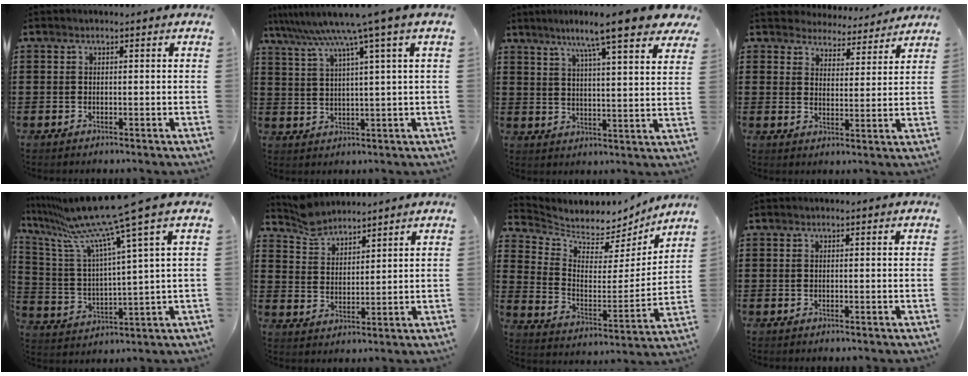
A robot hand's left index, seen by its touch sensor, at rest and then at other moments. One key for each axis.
{"total": 8.0, "fx": 5.3, "fy": -0.9, "fz": 5.9, "tx": -0.132, "ty": -0.029, "tz": 0.084}
{"total": 10.1, "fx": 7.9, "fy": 0.1, "fz": 6.3, "tx": -0.123, "ty": -0.030, "tz": 0.126}
{"total": 4.3, "fx": 4.3, "fy": 0.7, "fz": -0.2, "tx": -0.020, "ty": -0.027, "tz": 0.074}
{"total": 12.8, "fx": 9.8, "fy": -0.3, "fz": 8.2, "tx": -0.205, "ty": -0.058, "tz": 0.156}
{"total": 4.5, "fx": 4.3, "fy": 1.1, "fz": 0.5, "tx": -0.025, "ty": -0.008, "tz": 0.083}
{"total": 4.7, "fx": 4.4, "fy": 1.8, "fz": -0.1, "tx": -0.034, "ty": -0.045, "tz": 0.072}
{"total": 0.0}